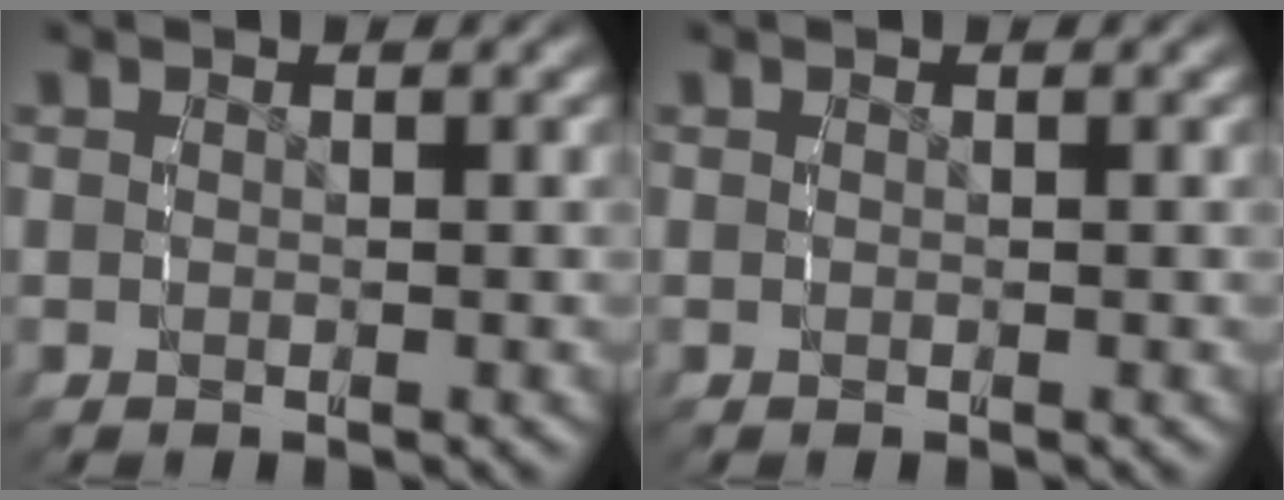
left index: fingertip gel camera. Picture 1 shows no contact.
{"total": 0.0}